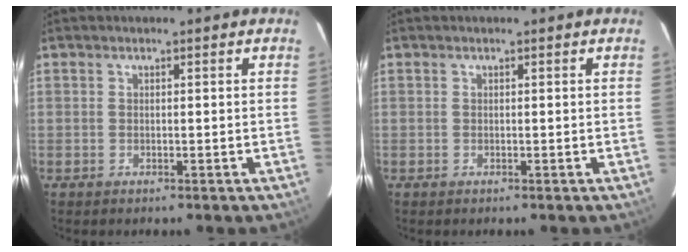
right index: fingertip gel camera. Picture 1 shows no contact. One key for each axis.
{"total": 0.0}